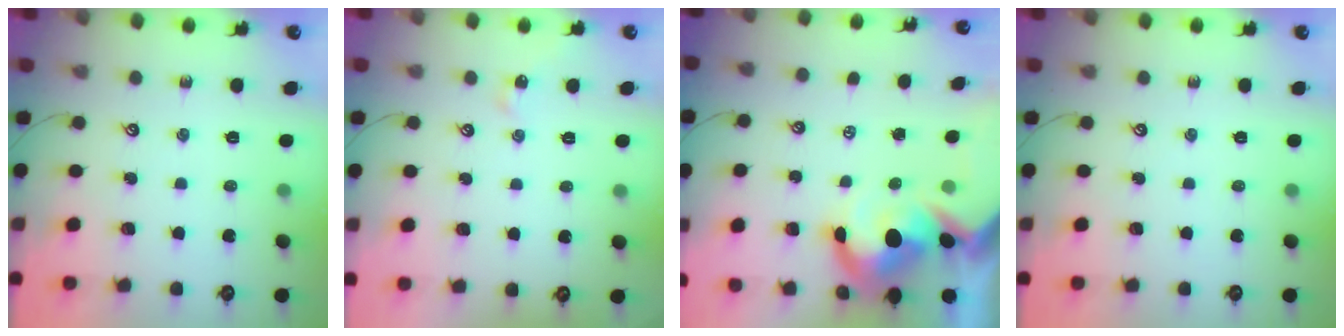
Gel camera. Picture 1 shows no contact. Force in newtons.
{"total": 2.2, "press": 2.1, "slide": 0.5}
{"total": 13.7, "press": 13.6, "slide": 1.9}
{"total": 0.0}